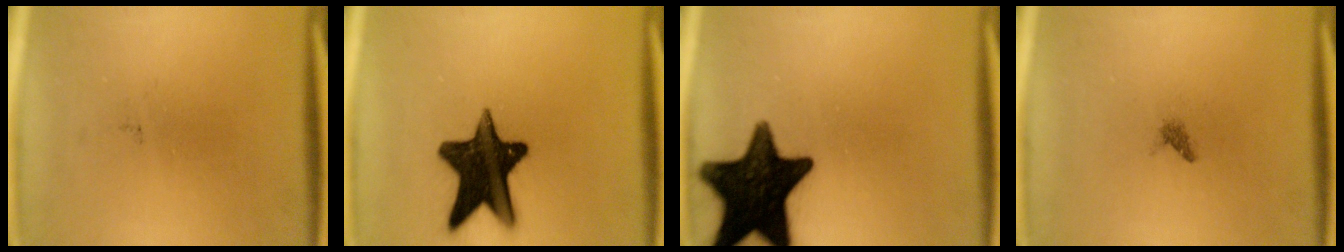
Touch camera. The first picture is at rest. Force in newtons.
{"total": 16.5}
{"total": 17.8}
{"total": 0.7}